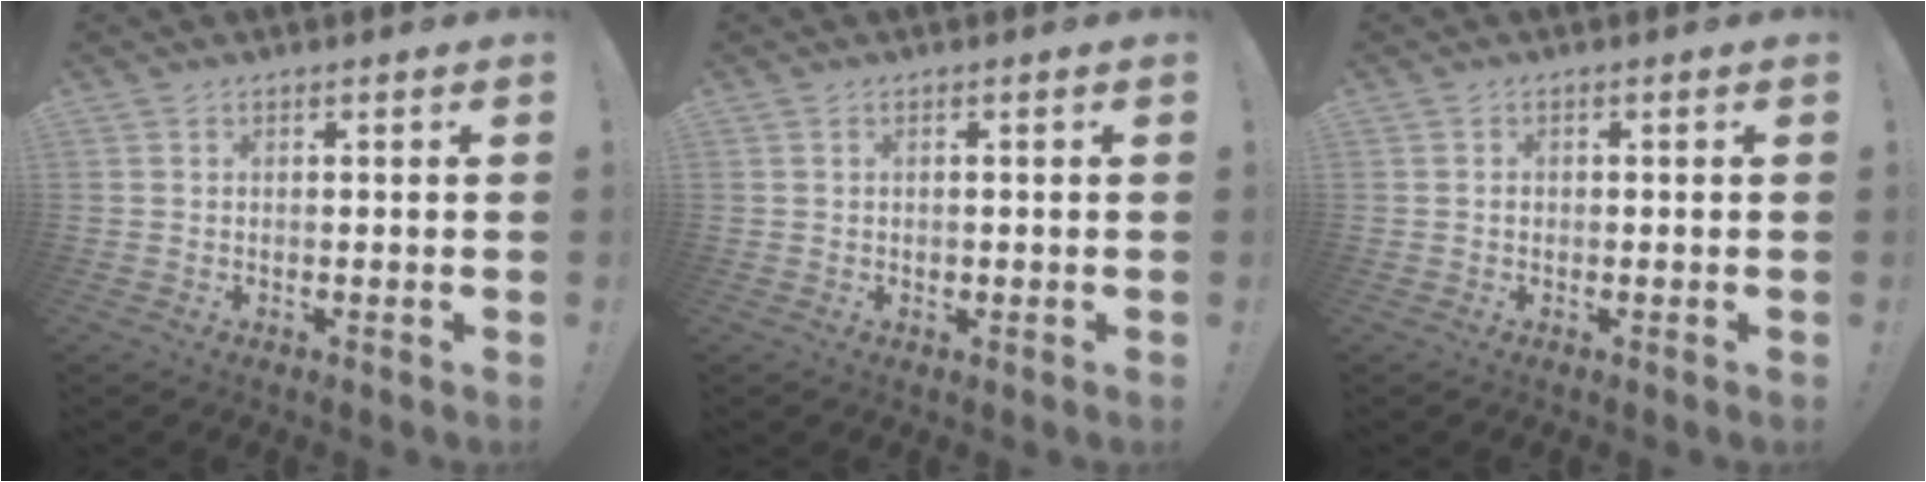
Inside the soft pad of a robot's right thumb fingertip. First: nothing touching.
{"total": 0.6, "force": [-0.1, 0.6, 0.2], "torque": [-0.004, 0.002, -0.003]}
{"total": 0.7, "force": [-0.2, 0.6, 0.2], "torque": [-0.011, 0.006, -0.003]}